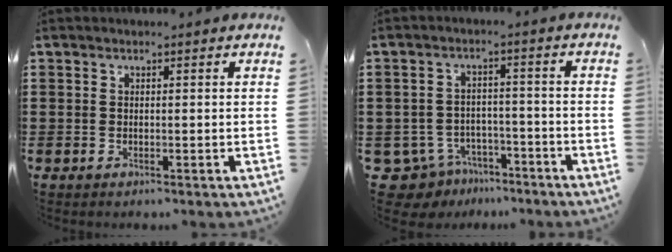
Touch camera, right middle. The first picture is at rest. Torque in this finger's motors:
{"motor_torque": [1.37, 0.76, -0.03, -0.03]}